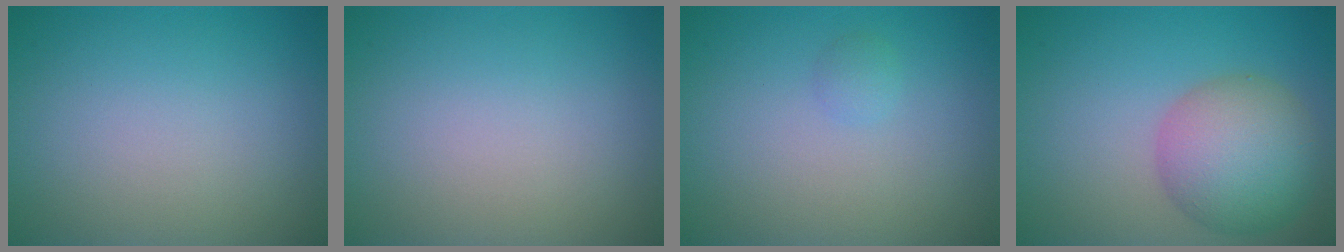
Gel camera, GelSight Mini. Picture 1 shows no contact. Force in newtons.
{"total": 0.0}
{"total": 0.8, "press": 0.8, "slide": 0.0}
{"total": 6.9, "press": 6.9, "slide": 0.3}